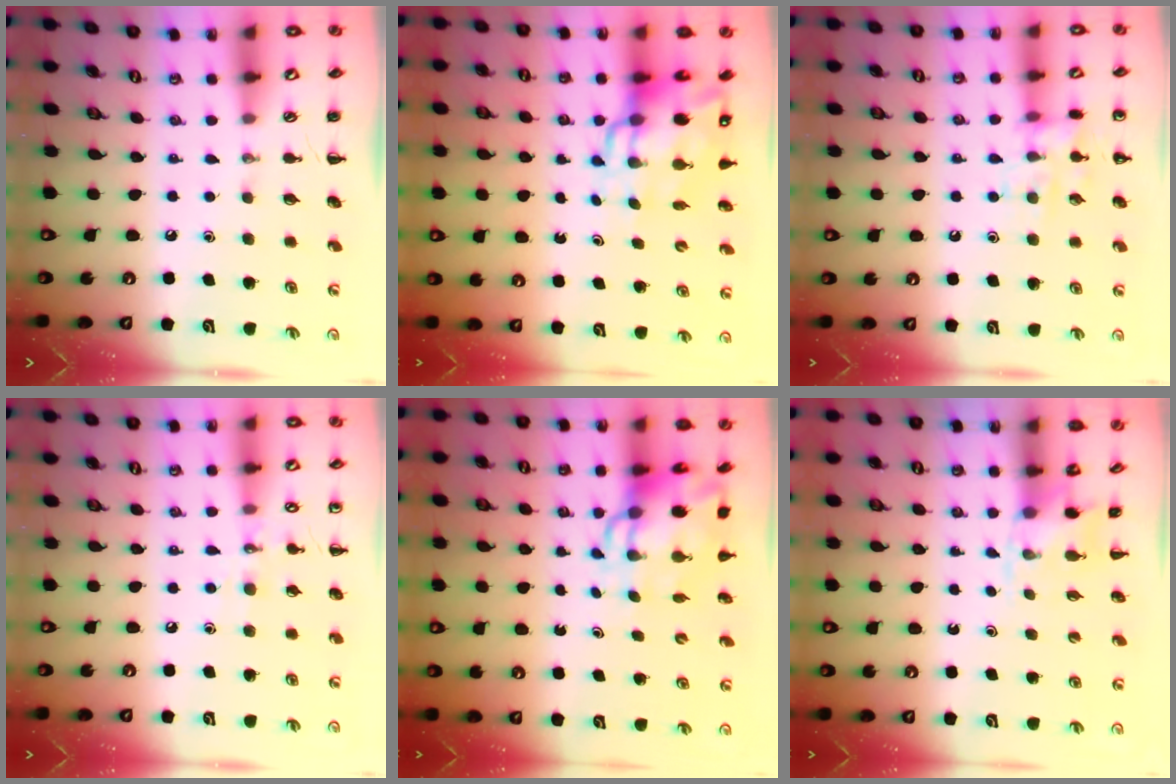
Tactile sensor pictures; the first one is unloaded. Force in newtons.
{"total": 10.6, "press": 10.1, "slide": 3.2}
{"total": 11.5, "press": 11.4, "slide": 0.6}
{"total": 6.9, "press": 6.7, "slide": 1.7}
{"total": 7.6, "press": 7.2, "slide": 2.2}
{"total": 2.9, "press": 2.7, "slide": 1.2}